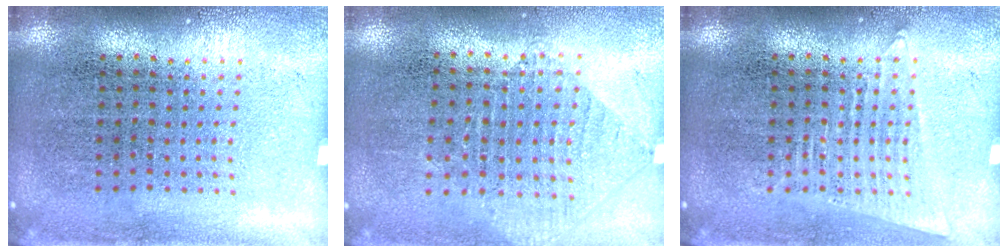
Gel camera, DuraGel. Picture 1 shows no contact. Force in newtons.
{"total": 0.9, "press": 0.9, "slide": 0.2}
{"total": 1.6, "press": 1.6, "slide": 0.1}